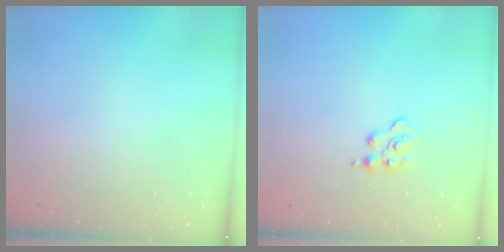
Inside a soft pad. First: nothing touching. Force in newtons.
{"total": 4.7, "press": 4.7, "slide": 0.5}